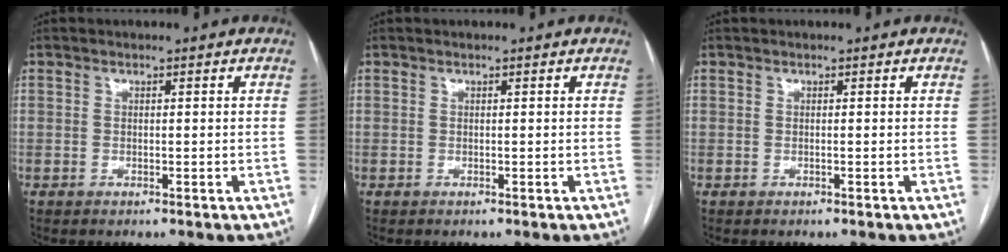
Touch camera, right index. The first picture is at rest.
{"total": 0.0}
{"total": 0.0}